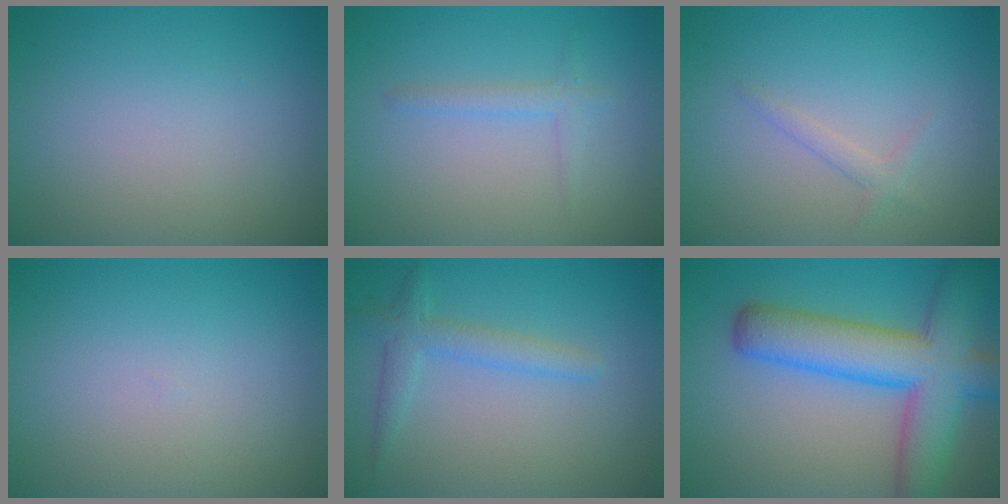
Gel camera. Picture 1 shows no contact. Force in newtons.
{"total": 1.4, "press": 1.4, "slide": 0.1}
{"total": 1.1, "press": 1.1, "slide": 0.1}
{"total": 0.0}
{"total": 2.4, "press": 2.4, "slide": 0.2}
{"total": 9.8, "press": 9.8, "slide": 0.3}